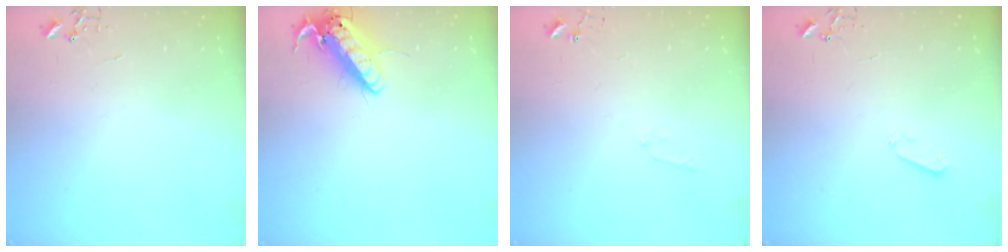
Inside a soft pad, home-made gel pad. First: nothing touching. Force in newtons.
{"total": 14.9, "press": 14.7, "slide": 2.8}
{"total": 5.1, "press": 5.1, "slide": 0.5}
{"total": 3.3, "press": 3.2, "slide": 0.7}